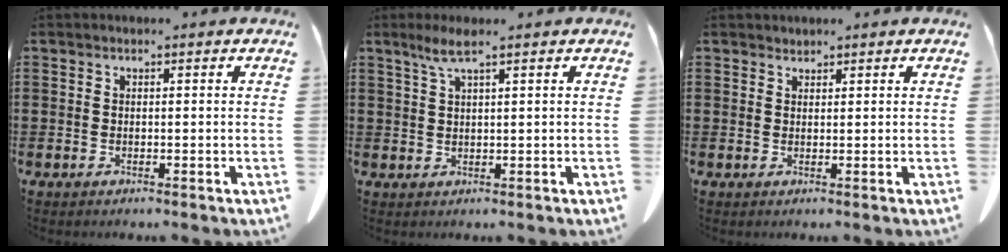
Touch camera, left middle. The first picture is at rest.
{"total": 3.1, "force": [1.9, 0.1, 2.4], "torque": [-0.053, 0.001, 0.033]}
{"total": 1.0, "force": [0.9, 0.2, -0.1], "torque": [-0.002, -0.001, 0.019]}